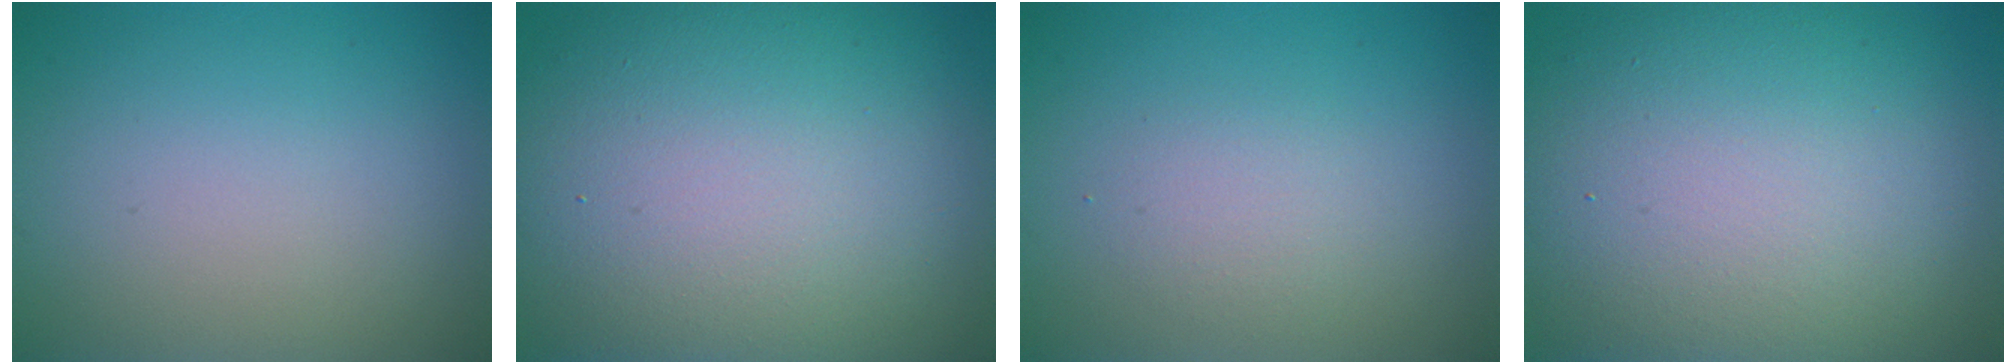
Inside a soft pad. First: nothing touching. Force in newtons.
{"total": 16.5, "press": 16.5, "slide": 0.3}
{"total": 1.6, "press": 1.6, "slide": 0.1}
{"total": 15.4, "press": 15.4, "slide": 0.8}